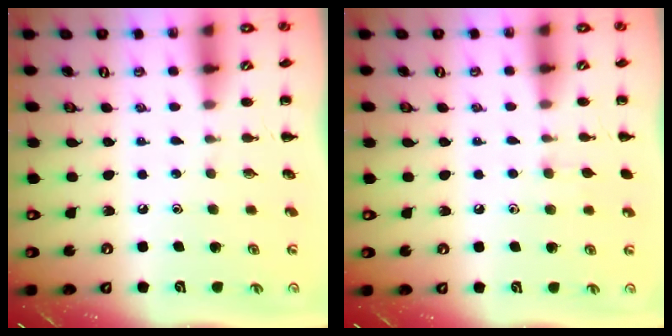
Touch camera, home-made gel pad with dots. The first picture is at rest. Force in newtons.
{"total": 4.3, "press": 4.0, "slide": 1.7}